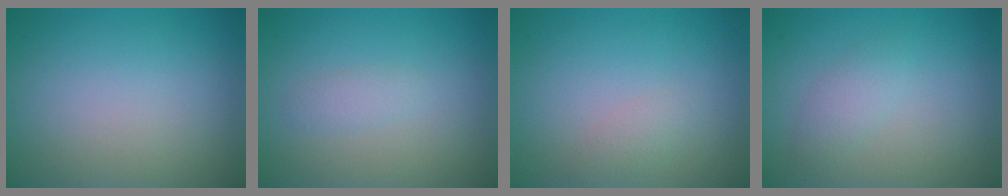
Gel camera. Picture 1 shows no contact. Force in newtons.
{"total": 1.0, "press": 1.0, "slide": 0.0}
{"total": 1.1, "press": 1.1, "slide": 0.0}
{"total": 1.6, "press": 1.6, "slide": 0.1}